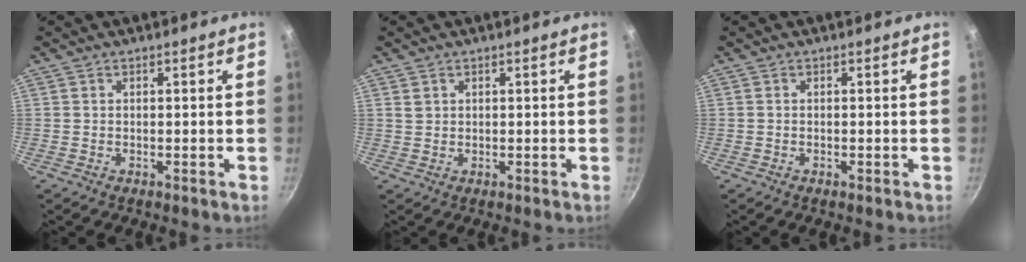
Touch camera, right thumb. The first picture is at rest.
{"total": 1.3, "force": [0.6, 1.0, 0.5], "torque": [-0.002, 0.003, 0.012]}
{"total": 0.0}